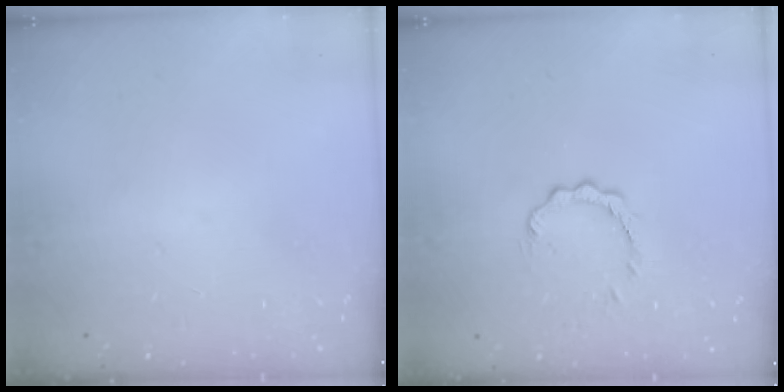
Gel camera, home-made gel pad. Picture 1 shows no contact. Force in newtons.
{"total": 2.6, "press": 2.5, "slide": 0.3}